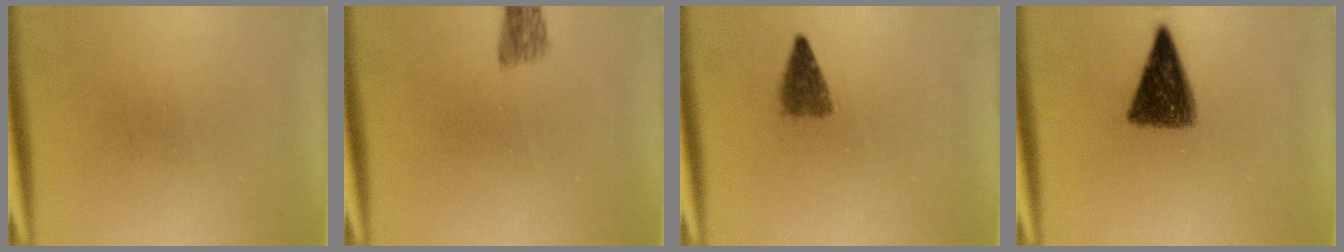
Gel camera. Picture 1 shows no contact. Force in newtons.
{"total": 2.5}
{"total": 2.8}
{"total": 9.0}